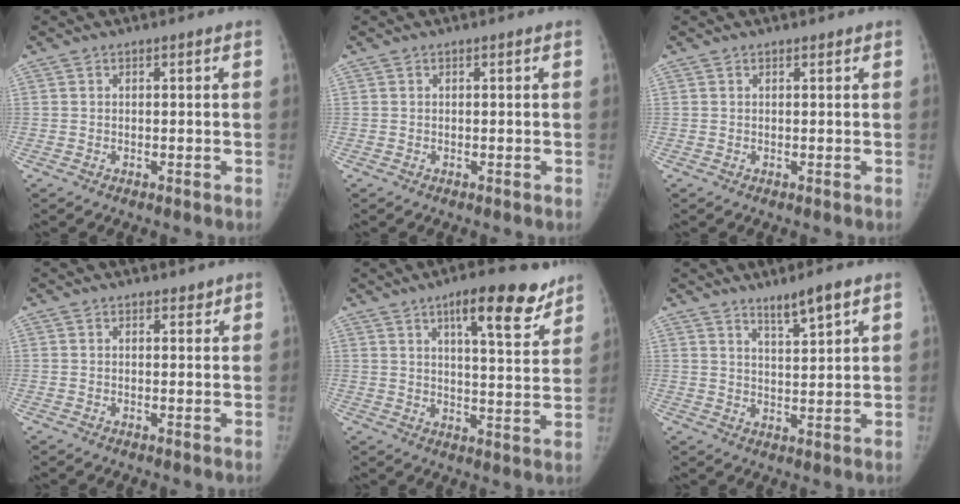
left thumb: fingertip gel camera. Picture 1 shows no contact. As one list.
[{"total": 0.0}, {"total": 0.5, "force": [0.4, 0.2, 0.1], "torque": [-0.005, -0.004, 0.007]}, {"total": 1.3, "force": [1.1, 0.7, 0.2], "torque": [0.007, -0.007, 0.012]}, {"total": 12.1, "force": [7.8, 3.6, 8.5], "torque": [-0.088, -0.040, 0.108]}, {"total": 5.4, "force": [4.0, 0.5, 3.6], "torque": [-0.056, -0.033, 0.069]}]